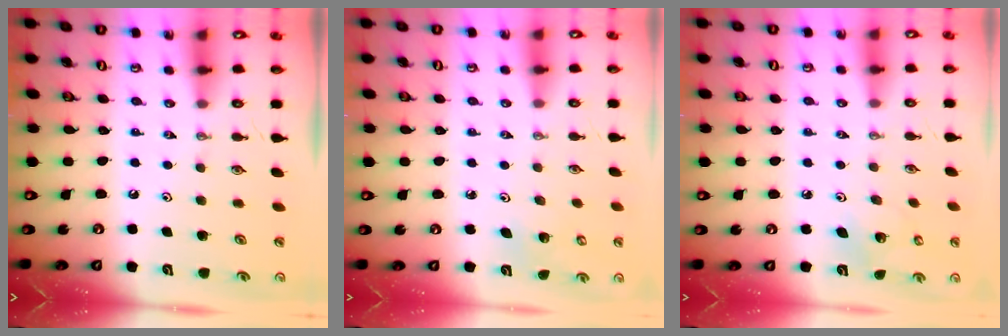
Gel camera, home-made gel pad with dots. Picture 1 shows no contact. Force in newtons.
{"total": 2.8, "press": 2.8, "slide": 0.2}
{"total": 3.4, "press": 3.4, "slide": 0.2}